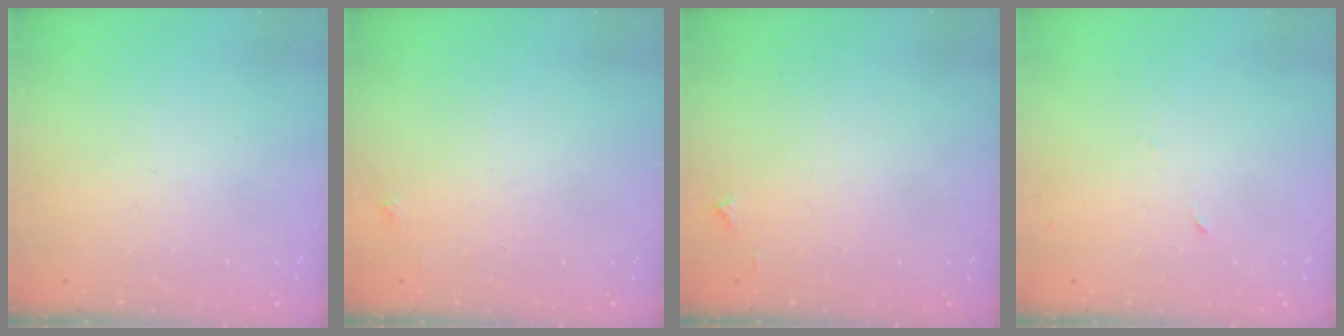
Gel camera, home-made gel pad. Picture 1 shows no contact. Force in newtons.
{"total": 2.1, "press": 2.1, "slide": 0.3}
{"total": 3.8, "press": 3.7, "slide": 0.6}
{"total": 5.2, "press": 5.1, "slide": 0.6}